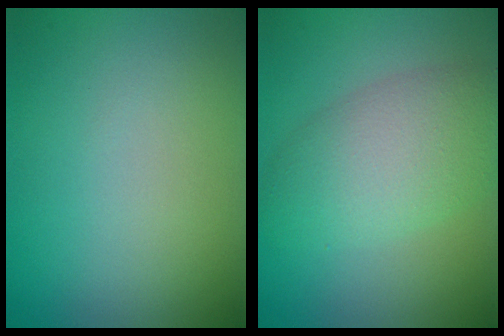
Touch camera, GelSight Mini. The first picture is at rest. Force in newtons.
{"total": 5.7, "press": 5.7, "slide": 0.1}